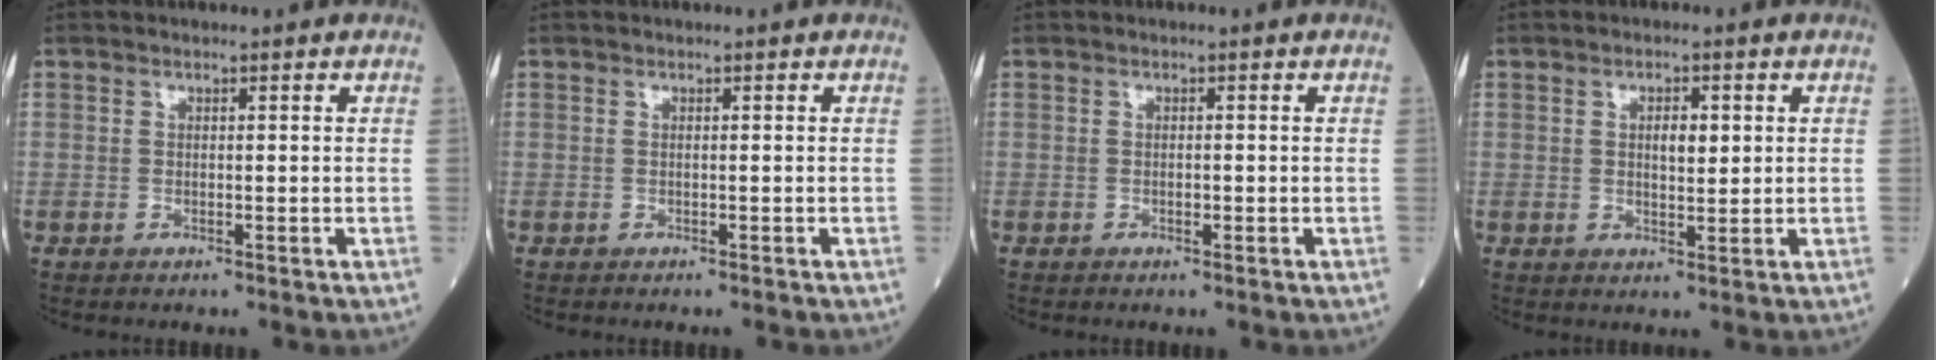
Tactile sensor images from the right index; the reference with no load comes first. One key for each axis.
{"total": 0.0}
{"total": 0.6, "fx": -0.3, "fy": 0.2, "fz": 0.5, "tx": -0.010, "ty": -0.001, "tz": -0.006}
{"total": 3.1, "fx": 0.7, "fy": 1.3, "fz": 2.8, "tx": -0.044, "ty": 0.001, "tz": 0.011}